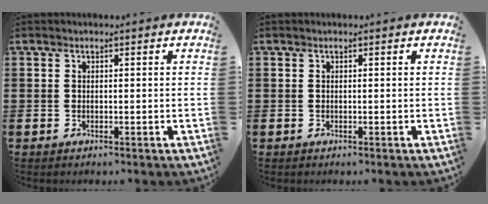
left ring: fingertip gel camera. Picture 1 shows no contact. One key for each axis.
{"total": 0.0}